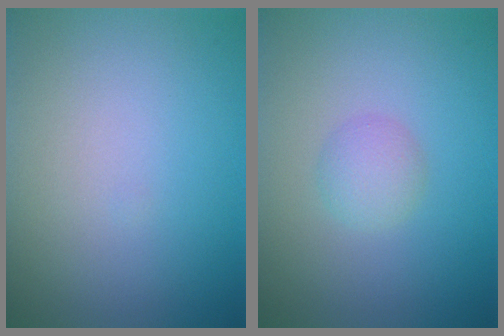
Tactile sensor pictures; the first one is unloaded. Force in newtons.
{"total": 1.8, "press": 1.8, "slide": 0.1}